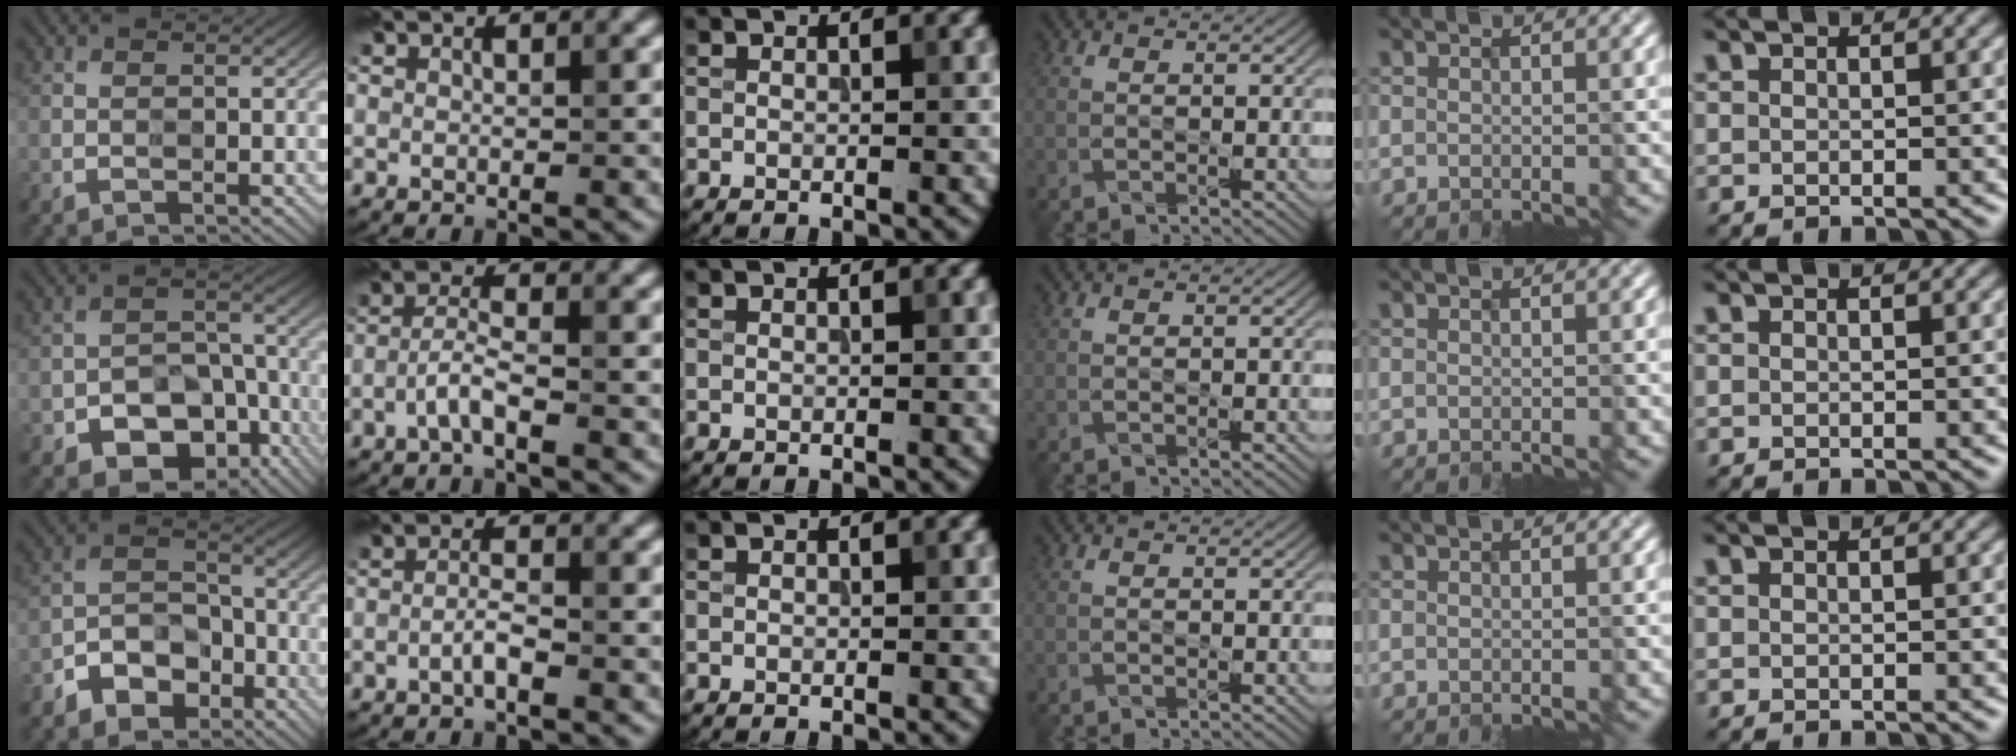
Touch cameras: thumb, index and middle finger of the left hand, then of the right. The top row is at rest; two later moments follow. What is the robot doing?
{"motion": "extract", "object": "file holder"}